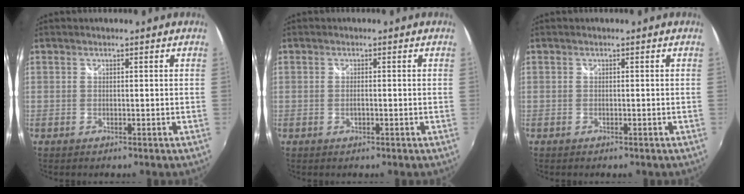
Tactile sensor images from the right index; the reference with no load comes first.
{"total": 1.1, "force": [-0.5, 0.4, 0.8], "torque": [-0.019, -0.001, -0.008]}
{"total": 0.6, "force": [-0.5, 0.4, 0.2], "torque": [-0.004, -0.001, -0.009]}